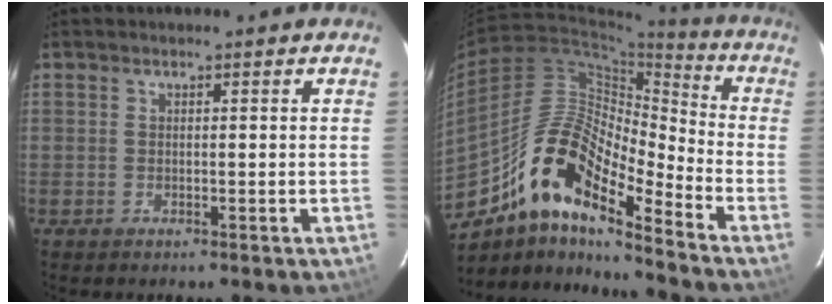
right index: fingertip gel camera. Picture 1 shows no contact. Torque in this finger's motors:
{"motor_torque": [0.76, -0.81, 1.02, 0.21]}